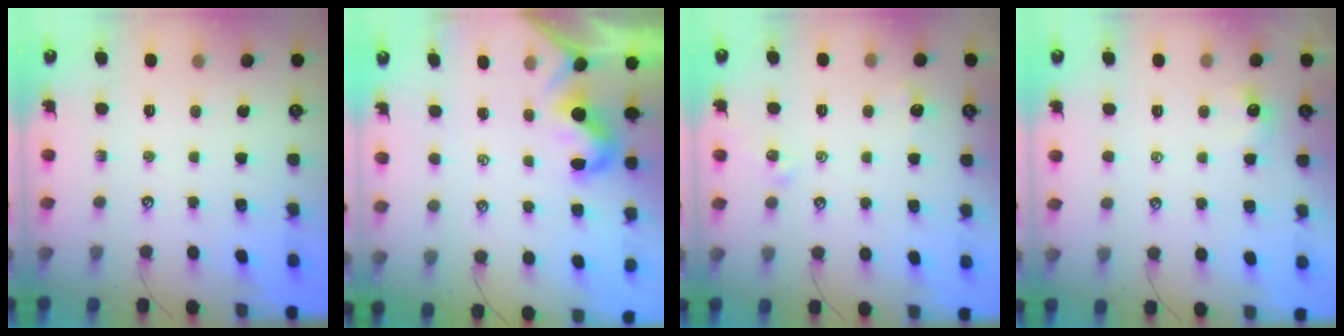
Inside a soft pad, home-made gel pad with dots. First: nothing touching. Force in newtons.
{"total": 2.0, "press": 1.9, "slide": 0.6}
{"total": 2.0, "press": 1.9, "slide": 0.5}
{"total": 1.3, "press": 1.1, "slide": 0.6}